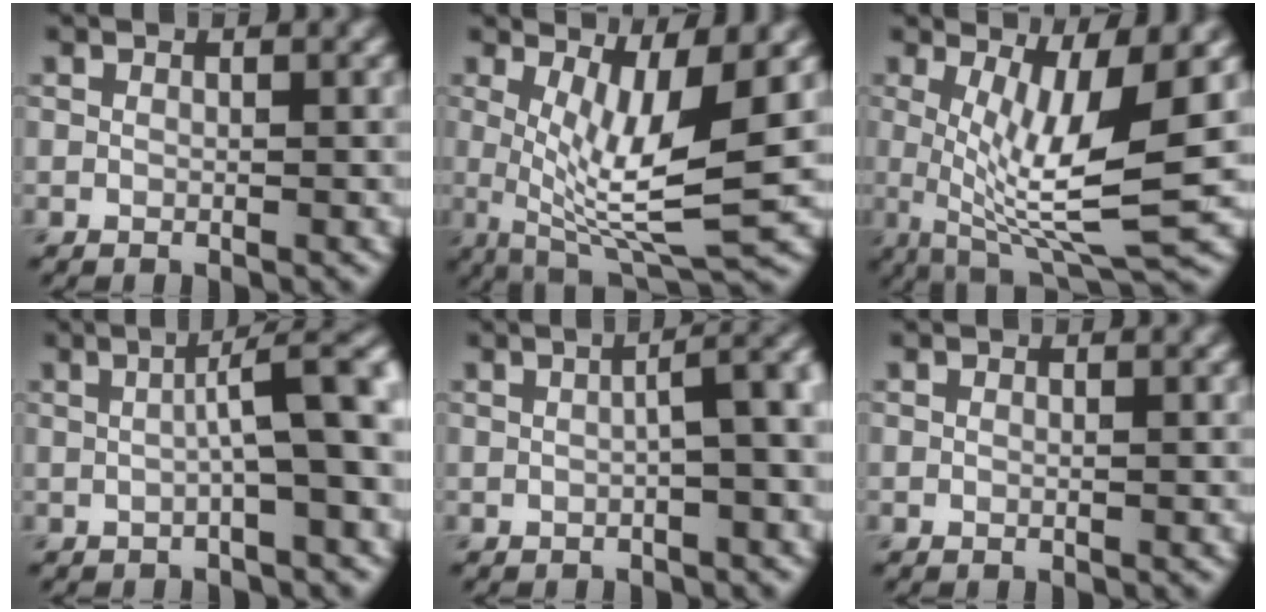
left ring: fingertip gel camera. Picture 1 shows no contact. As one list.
[{"total": 8.2, "force": [0.5, 2.3, 7.8], "torque": [-0.135, -0.016, 0.017]}, {"total": 9.1, "force": [0.2, 2.4, 8.7], "torque": [-0.148, -0.015, 0.010]}, {"total": 5.9, "force": [0.1, 1.0, 5.8], "torque": [-0.084, 0.012, 0.000]}, {"total": 4.1, "force": [0.0, 1.2, 3.9], "torque": [-0.041, 0.014, 0.005]}, {"total": 0.0}]